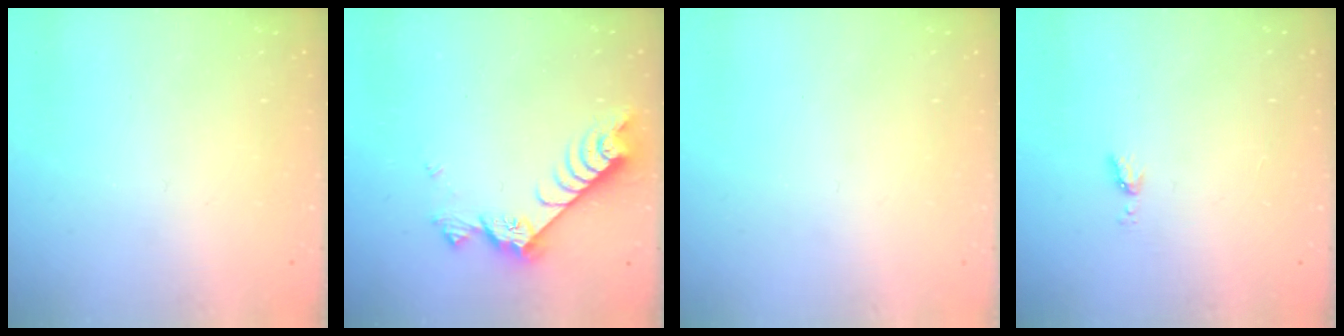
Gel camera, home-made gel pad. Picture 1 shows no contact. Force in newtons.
{"total": 7.6, "press": 7.5, "slide": 1.0}
{"total": 0.7, "press": 0.7, "slide": 0.1}
{"total": 4.0, "press": 4.0, "slide": 0.5}